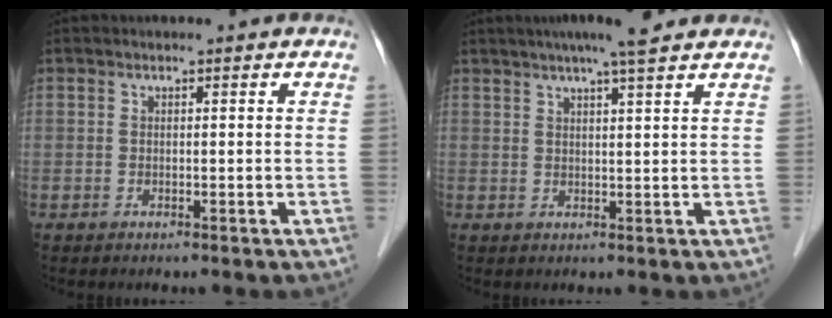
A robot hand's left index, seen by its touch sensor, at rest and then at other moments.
{"total": 8.0, "force": [6.5, 0.2, 4.7], "torque": [-0.072, 0.026, 0.089]}